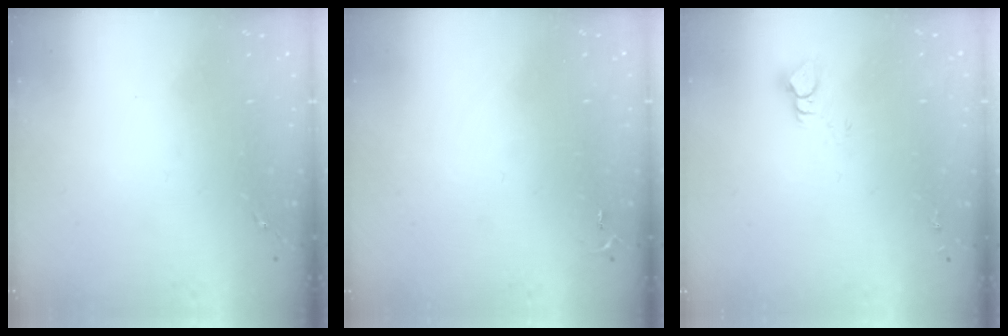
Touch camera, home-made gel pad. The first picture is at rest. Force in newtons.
{"total": 2.6, "press": 2.6, "slide": 0.4}
{"total": 4.5, "press": 4.5, "slide": 0.2}